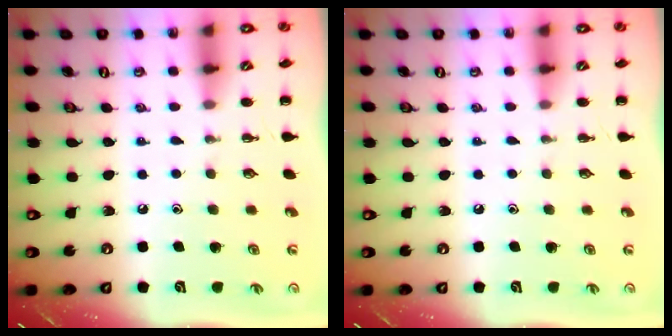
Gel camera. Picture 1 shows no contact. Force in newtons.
{"total": 0.0}